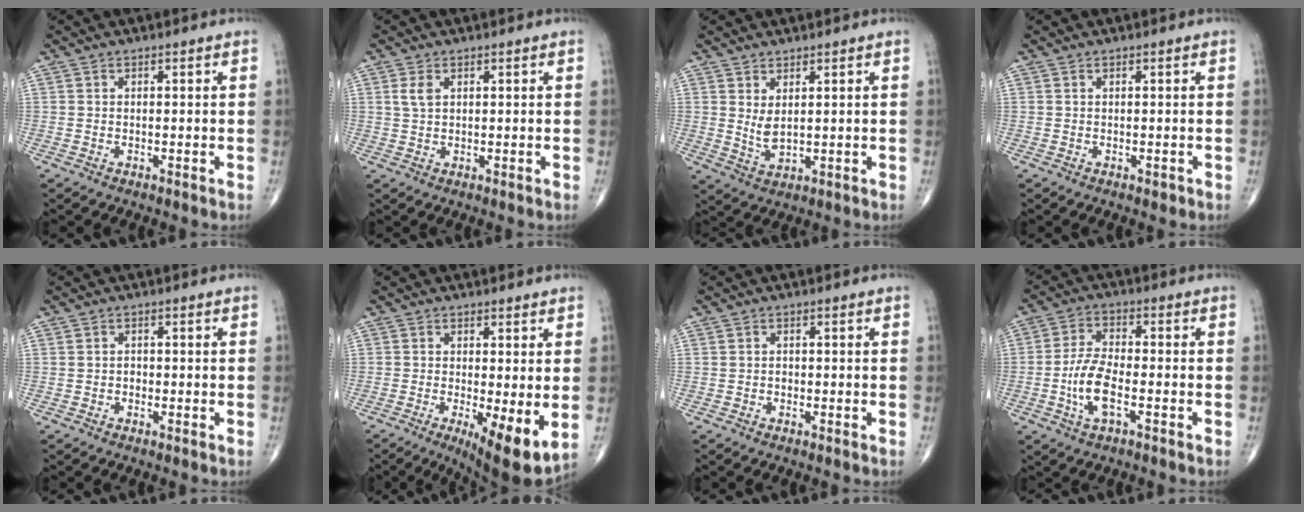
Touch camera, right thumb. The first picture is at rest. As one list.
[{"total": 2.4, "force": [0.9, 1.4, 1.7], "torque": [-0.035, 0.003, 0.021]}, {"total": 3.7, "force": [1.2, 1.6, 3.1], "torque": [-0.057, -0.018, 0.031]}, {"total": 0.6, "force": [-0.1, 0.3, 0.5], "torque": [-0.003, -0.001, -0.001]}, {"total": 0.8, "force": [-0.2, 0.7, 0.4], "torque": [-0.003, 0.003, -0.005]}, {"total": 9.4, "force": [-1.6, 2.5, 8.9], "torque": [-0.134, -0.027, -0.020]}, {"total": 0.6, "force": [-0.1, 0.5, 0.3], "torque": [-0.005, 0.003, -0.002]}, {"total": 8.0, "force": [-2.5, 3.1, 6.9], "torque": [-0.145, 0.013, -0.050]}]